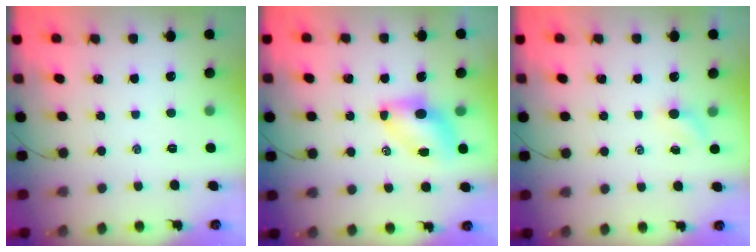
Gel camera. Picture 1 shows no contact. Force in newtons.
{"total": 7.1, "press": 7.0, "slide": 0.9}
{"total": 2.6, "press": 2.4, "slide": 0.8}